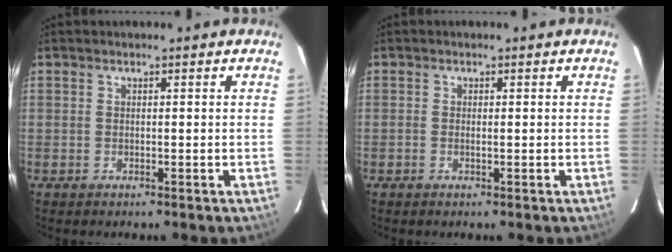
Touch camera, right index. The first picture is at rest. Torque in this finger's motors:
{"motor_torque": [-0.18, 0.08, -0.03, 0.00]}